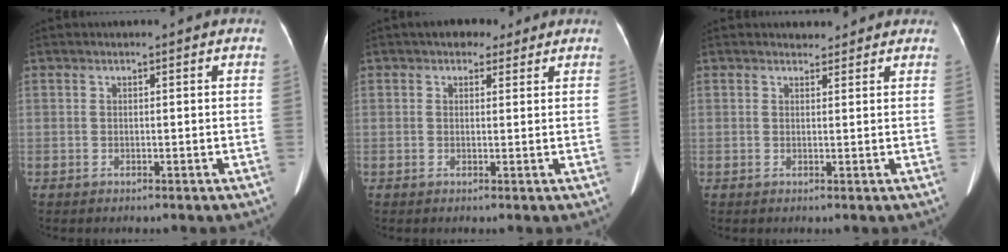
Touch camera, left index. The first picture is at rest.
{"total": 3.6, "force": [2.5, 2.2, 1.4], "torque": [-0.015, 0.013, 0.034]}
{"total": 2.8, "force": [2.5, 1.3, 0.2], "torque": [0.002, 0.009, 0.027]}